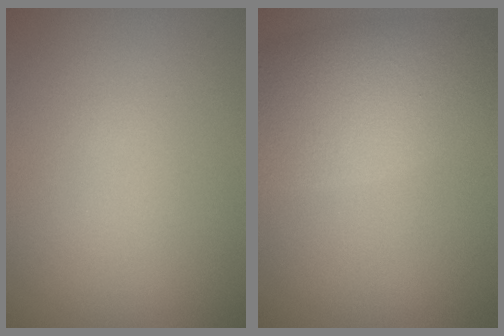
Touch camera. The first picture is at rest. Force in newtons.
{"total": 6.4, "press": 6.4, "slide": 0.3}